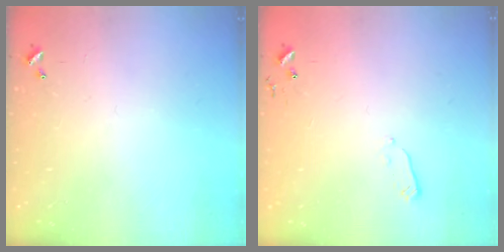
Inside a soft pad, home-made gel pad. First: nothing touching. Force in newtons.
{"total": 3.5, "press": 3.4, "slide": 0.9}